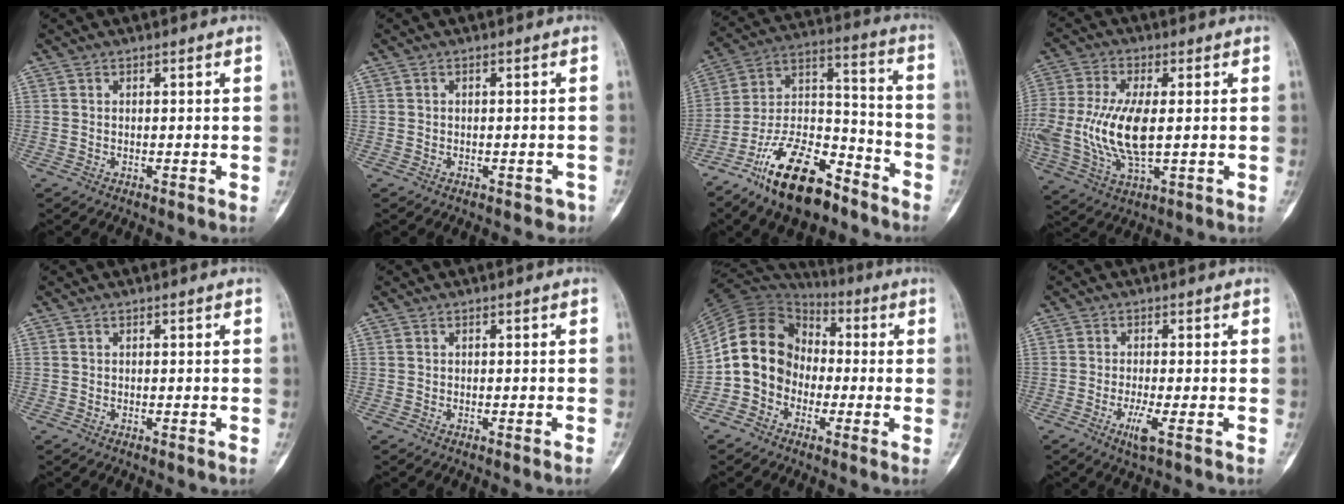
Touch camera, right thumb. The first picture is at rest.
{"total": 2.0, "force": [-1.4, 1.3, 0.8], "torque": [0.001, 0.010, -0.014]}
{"total": 19.6, "force": [-13.1, 8.3, 11.9], "torque": [-0.201, 0.091, -0.233]}
{"total": 15.5, "force": [-0.4, 6.8, 14.0], "torque": [-0.324, -0.014, -0.002]}
{"total": 0.0}
{"total": 0.6, "force": [-0.5, -0.1, 0.4], "torque": [-0.009, 0.005, -0.004]}
{"total": 13.5, "force": [-2.0, 11.4, 7.0], "torque": [-0.112, 0.043, -0.050]}
{"total": 3.7, "force": [-1.5, 0.3, 3.4], "torque": [-0.074, -0.009, -0.032]}